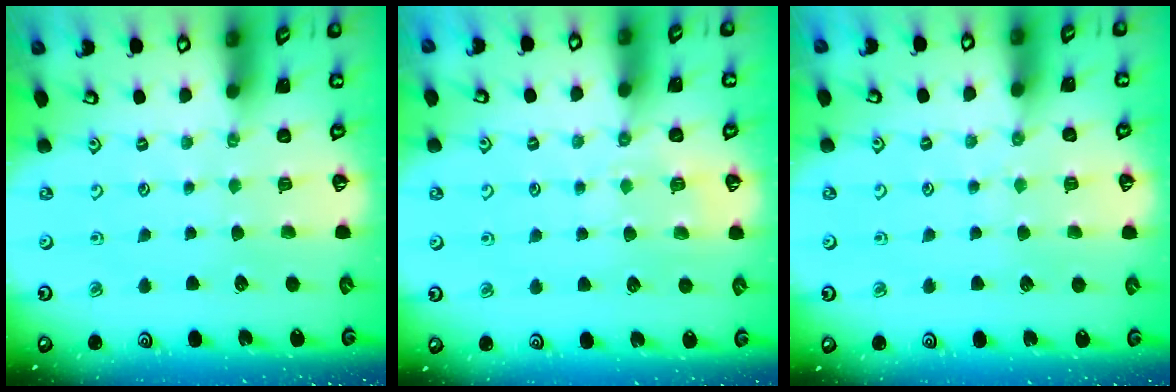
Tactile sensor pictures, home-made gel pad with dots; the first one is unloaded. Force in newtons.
{"total": 5.5, "press": 5.4, "slide": 0.9}
{"total": 5.0, "press": 5.0, "slide": 0.5}